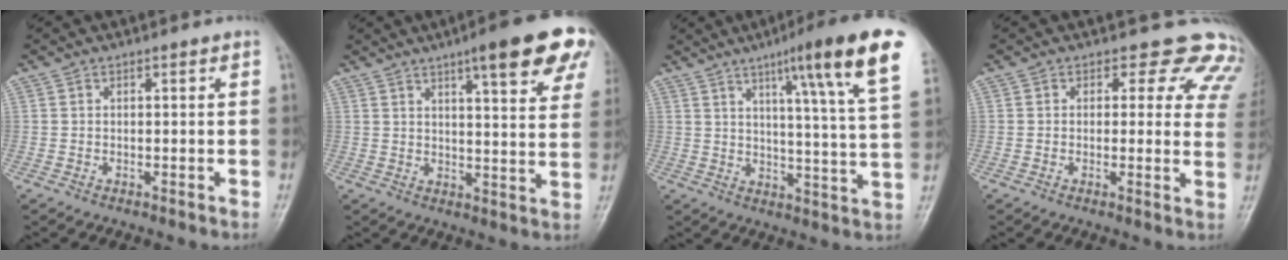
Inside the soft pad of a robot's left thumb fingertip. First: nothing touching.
{"total": 16.8, "force": [9.7, 3.5, 13.3], "torque": [-0.139, -0.033, 0.120]}
{"total": 18.5, "force": [9.8, 1.4, 15.6], "torque": [-0.205, -0.039, 0.128]}
{"total": 10.6, "force": [8.8, 5.3, 2.4], "torque": [0.032, -0.037, 0.063]}